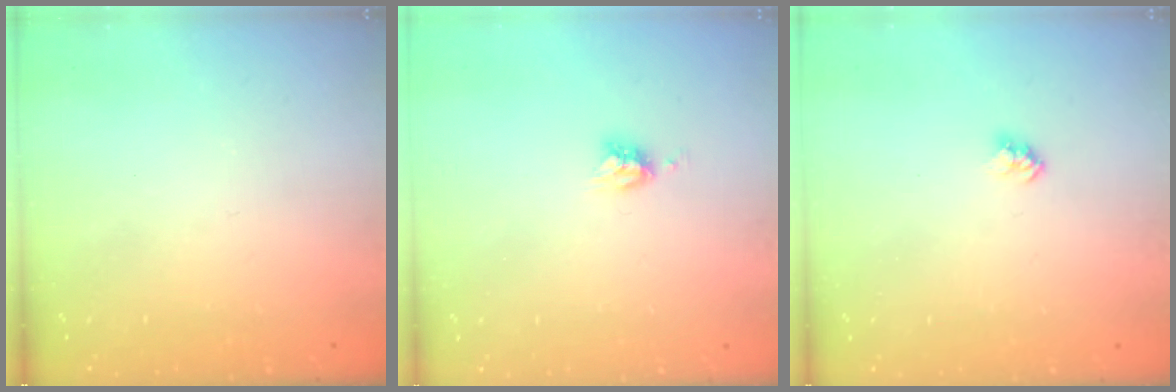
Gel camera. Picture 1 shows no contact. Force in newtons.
{"total": 4.7, "press": 4.6, "slide": 0.4}
{"total": 2.4, "press": 2.4, "slide": 0.2}